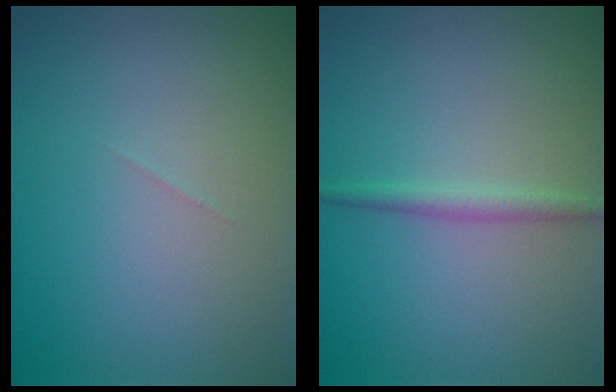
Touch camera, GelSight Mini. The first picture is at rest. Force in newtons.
{"total": 1.5, "press": 1.5, "slide": 0.1}